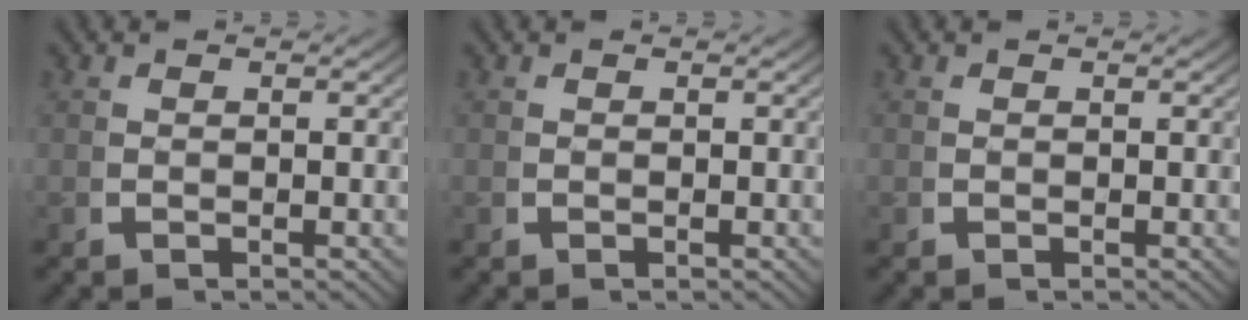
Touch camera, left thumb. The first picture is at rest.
{"total": 0.0}
{"total": 0.0}